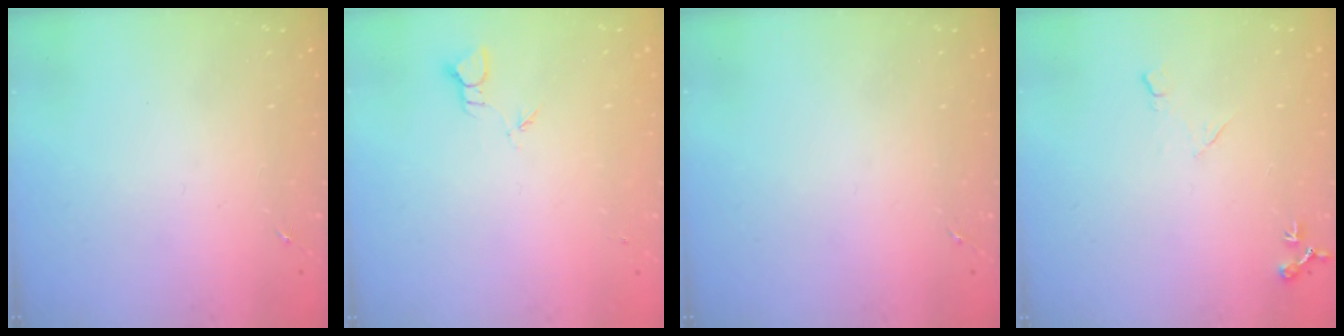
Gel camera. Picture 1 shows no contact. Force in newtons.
{"total": 2.4, "press": 2.4, "slide": 0.2}
{"total": 0.0}
{"total": 7.0, "press": 7.0, "slide": 0.8}